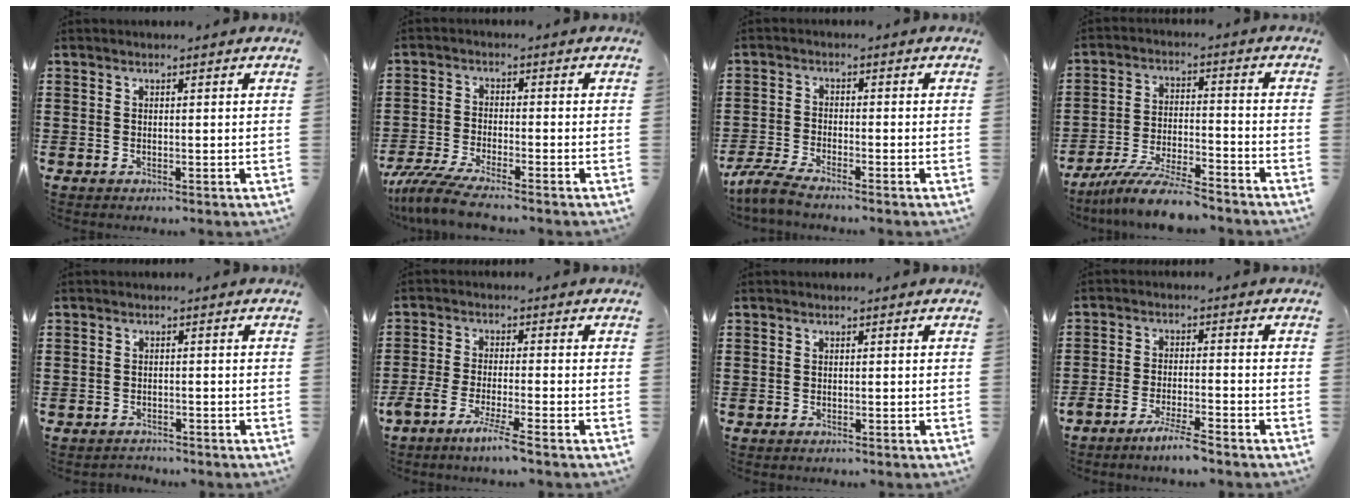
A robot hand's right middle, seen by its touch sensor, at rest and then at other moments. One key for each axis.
{"total": 5.2, "fx": -4.7, "fy": 0.1, "fz": 2.2, "tx": -0.072, "ty": -0.026, "tz": -0.098}
{"total": 3.5, "fx": -3.2, "fy": 0.2, "fz": 1.5, "tx": -0.048, "ty": -0.010, "tz": -0.068}
{"total": 8.6, "fx": -7.9, "fy": 0.7, "fz": 3.3, "tx": -0.067, "ty": 0.004, "tz": -0.151}
{"total": 1.7, "fx": -1.6, "fy": 0.4, "fz": -0.4, "tx": 0.003, "ty": 0.001, "tz": -0.036}
{"total": 4.9, "fx": -4.0, "fy": -0.4, "fz": 2.9, "tx": -0.067, "ty": -0.020, "tz": -0.078}
{"total": 0.6, "fx": -0.5, "fy": 0.3, "fz": -0.3, "tx": 0.005, "ty": 0.001, "tz": -0.011}
{"total": 4.4, "fx": -3.9, "fy": 0.0, "fz": 2.1, "tx": -0.046, "ty": -0.009, "tz": -0.075}